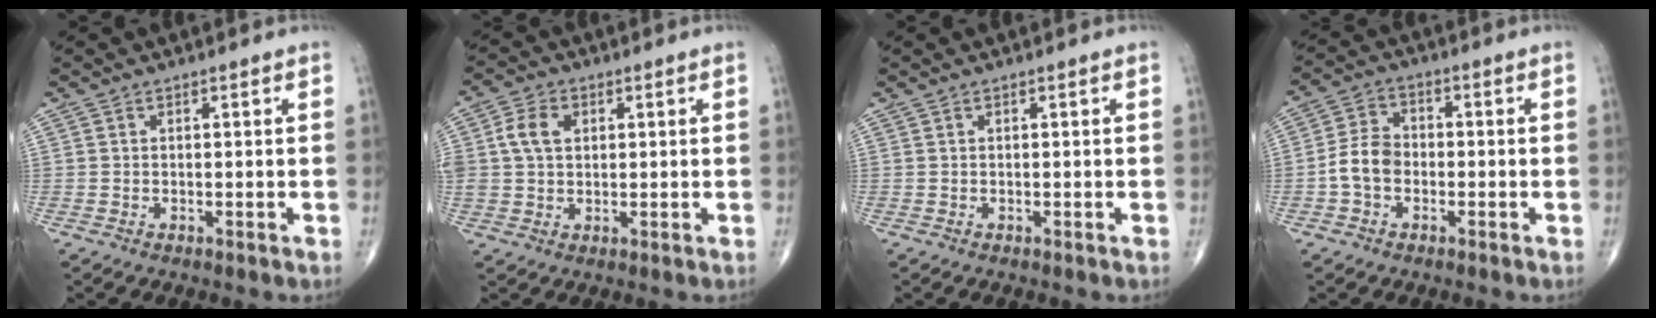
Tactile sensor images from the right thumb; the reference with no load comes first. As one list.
[{"total": 6.4, "force": [1.6, 4.7, 4.1], "torque": [-0.074, 0.005, 0.028]}, {"total": 0.0}, {"total": 6.3, "force": [-1.6, 4.7, 3.9], "torque": [-0.067, 0.022, -0.042]}]